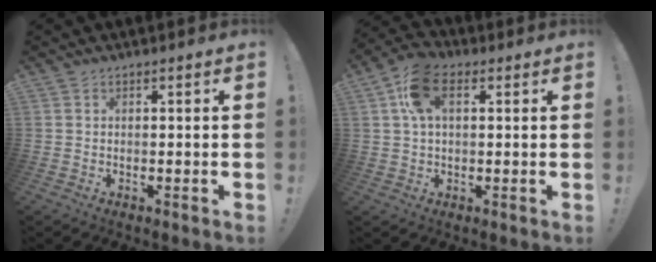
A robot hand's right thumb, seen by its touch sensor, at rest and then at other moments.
{"total": 10.5, "force": [3.5, 6.2, 7.8], "torque": [-0.146, 0.005, 0.068]}